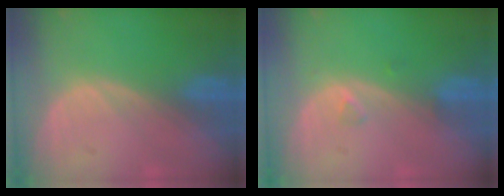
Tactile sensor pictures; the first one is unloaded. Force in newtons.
{"total": 1.0, "press": 1.0, "slide": 0.2}